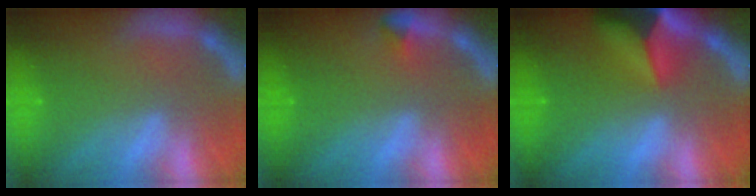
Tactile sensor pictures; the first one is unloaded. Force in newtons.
{"total": 0.9}
{"total": 8.4}